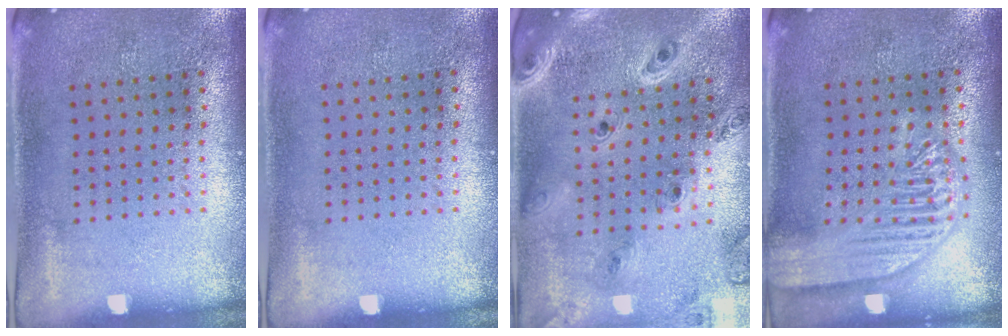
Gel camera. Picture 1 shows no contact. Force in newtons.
{"total": 0.0}
{"total": 2.0, "press": 1.9, "slide": 0.6}
{"total": 2.5, "press": 2.5, "slide": 0.2}